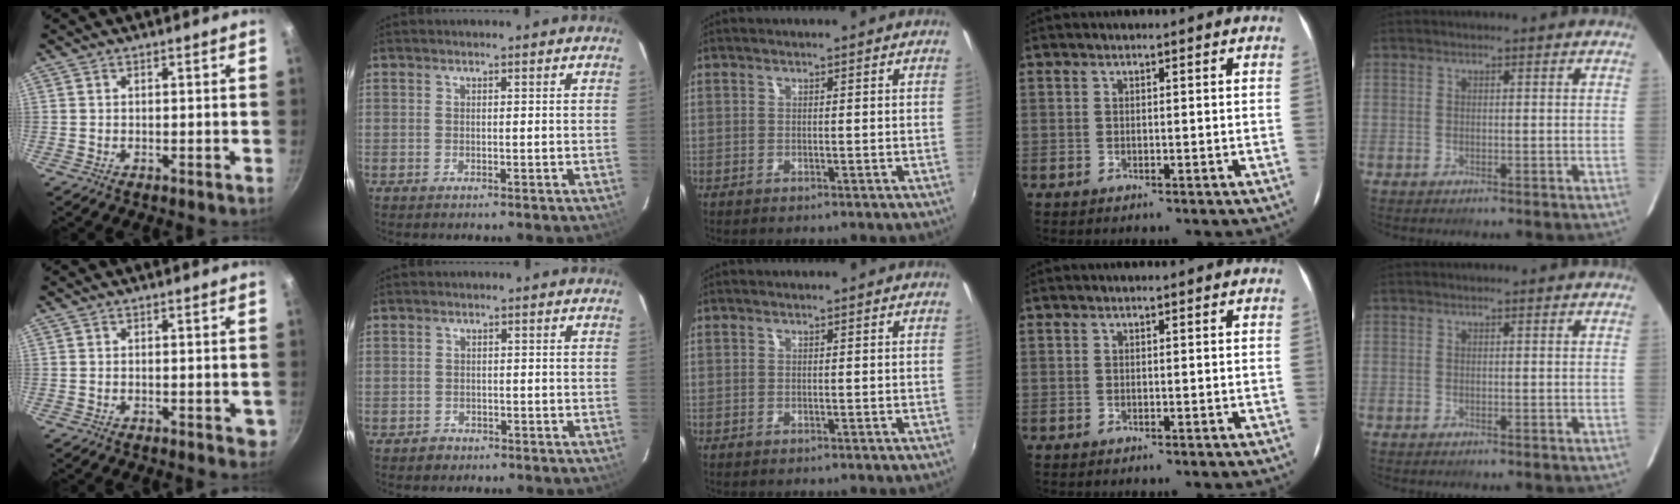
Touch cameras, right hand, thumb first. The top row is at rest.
{"thumb": {"total": 2.5, "force": [-0.8, 1.2, 2.1], "torque": [-0.020, -0.002, -0.011]}, "index": {"total": 2.0, "force": [-1.0, 1.8, 0.0], "torque": [-0.004, 0.005, -0.012]}}